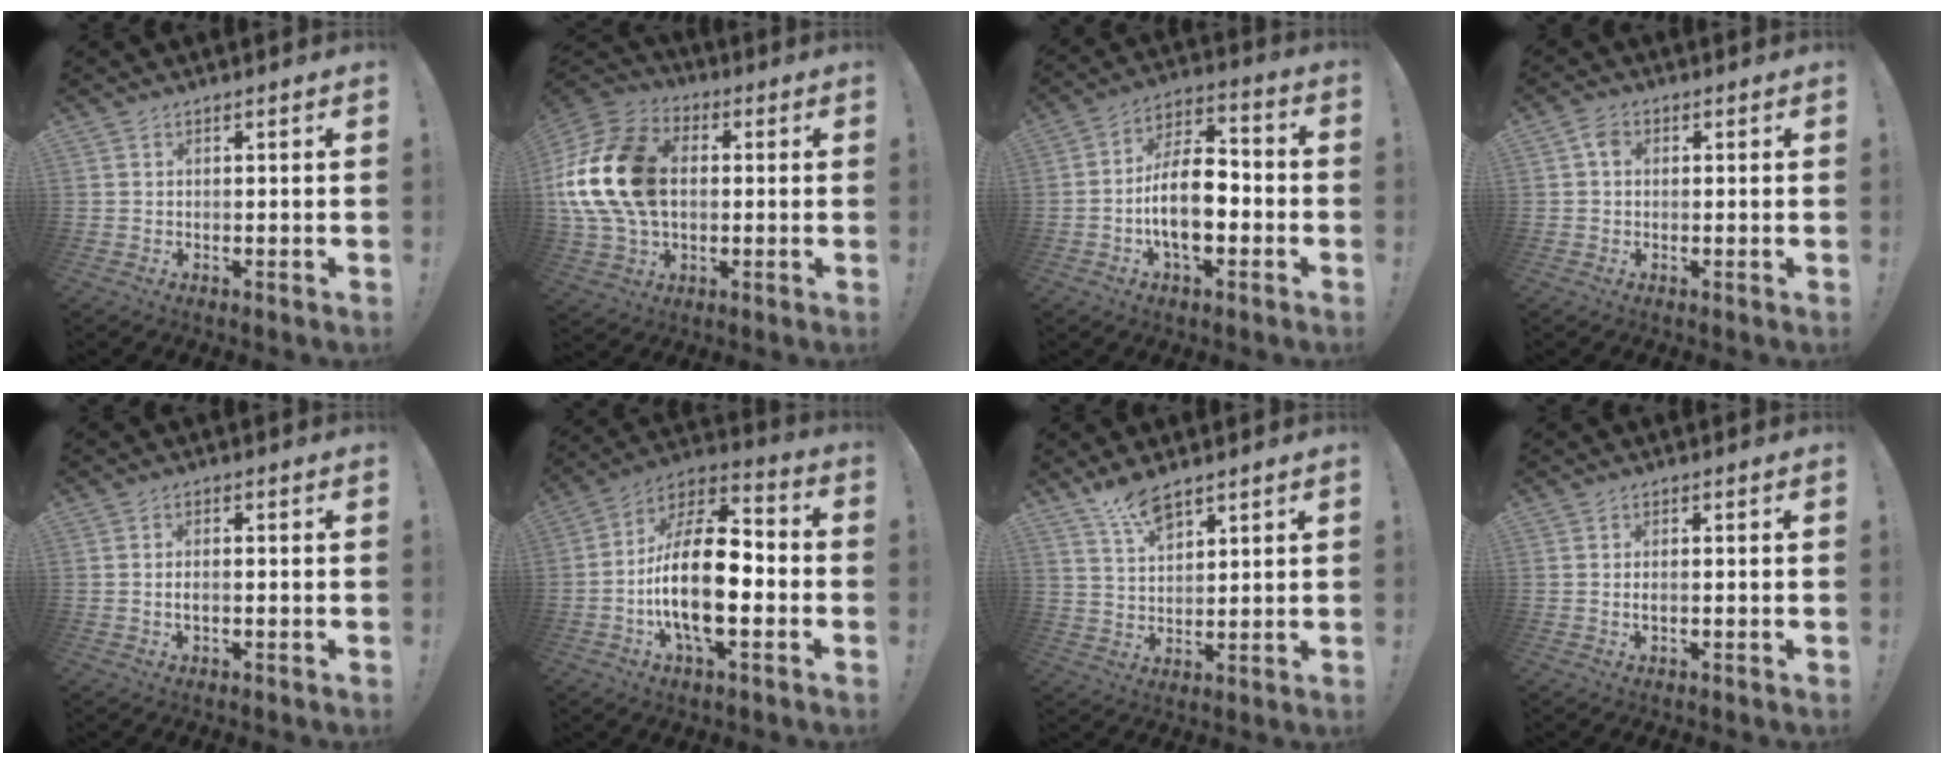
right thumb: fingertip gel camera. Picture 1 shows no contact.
{"total": 22.5, "force": [2.1, 16.1, 15.6], "torque": [-0.283, 0.013, 0.047]}
{"total": 14.8, "force": [-4.0, 7.9, 11.9], "torque": [-0.225, 0.020, -0.071]}
{"total": 3.2, "force": [0.3, 2.3, 2.1], "torque": [-0.047, 0.011, 0.008]}
{"total": 1.9, "force": [-0.3, 0.8, 1.7], "torque": [-0.030, 0.005, -0.006]}
{"total": 20.7, "force": [-4.0, 9.4, 18.0], "torque": [-0.342, 0.014, -0.066]}
{"total": 7.7, "force": [6.0, 2.4, 4.2], "torque": [-0.072, -0.032, 0.107]}
{"total": 1.2, "force": [0.0, 0.5, 1.1], "torque": [-0.023, 0.003, -0.001]}